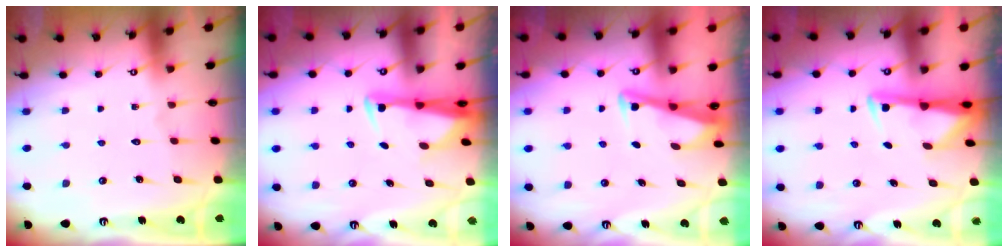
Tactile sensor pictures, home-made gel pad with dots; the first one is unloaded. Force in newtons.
{"total": 2.9, "press": 2.7, "slide": 0.9}
{"total": 3.3, "press": 3.3, "slide": 0.4}
{"total": 2.9, "press": 2.9, "slide": 0.5}